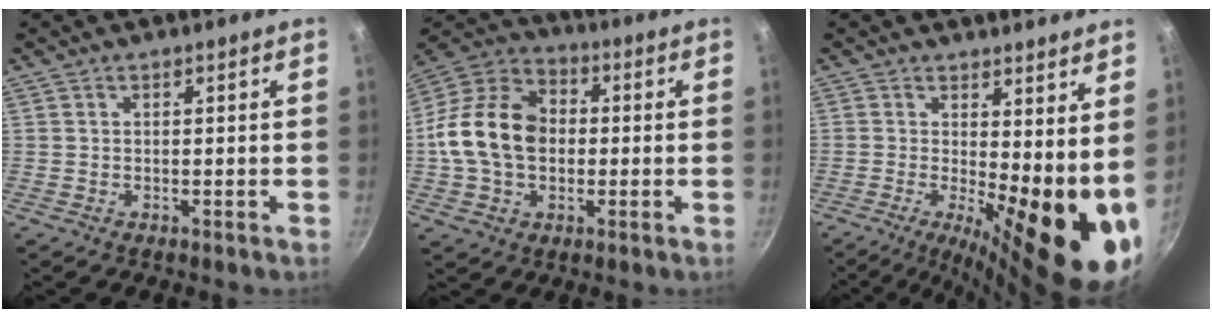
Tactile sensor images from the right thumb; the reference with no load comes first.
{"total": 16.4, "force": [-0.4, 12.1, 11.0], "torque": [-0.176, 0.032, -0.024]}
{"total": 15.9, "force": [-0.3, 5.6, 14.9], "torque": [-0.180, -0.020, 0.003]}